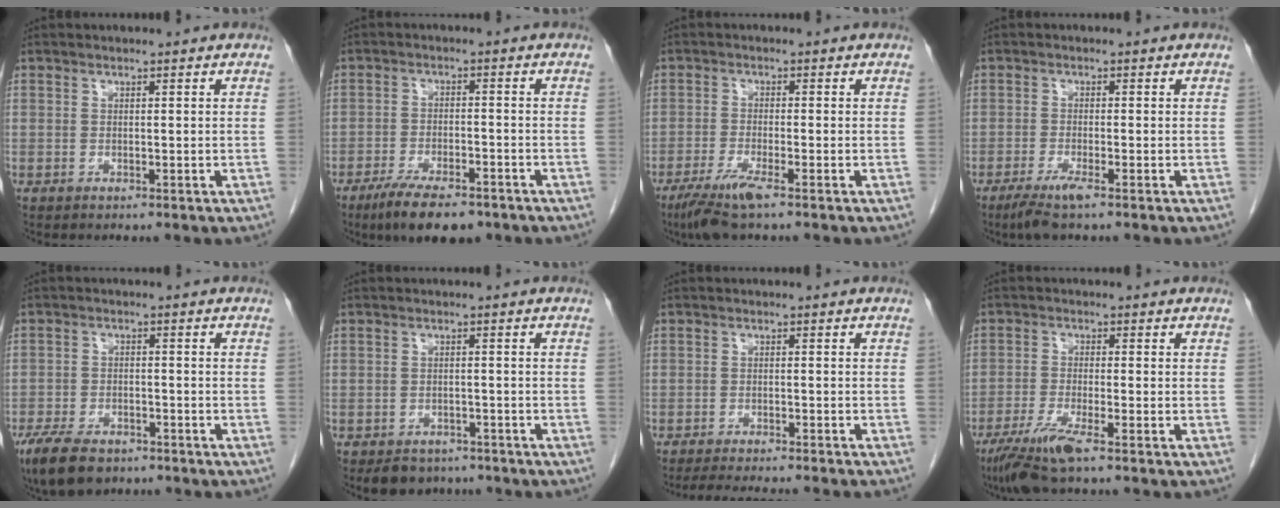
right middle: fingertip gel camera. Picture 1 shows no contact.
{"total": 9.3, "force": [-6.8, 2.7, 5.7], "torque": [-0.098, -0.014, -0.109]}
{"total": 5.4, "force": [-3.6, 0.1, 4.1], "torque": [-0.083, -0.016, -0.069]}
{"total": 3.7, "force": [-2.4, 0.0, 2.8], "torque": [-0.060, -0.012, -0.048]}
{"total": 8.7, "force": [-6.3, 3.8, 4.6], "torque": [-0.090, -0.010, -0.104]}
{"total": 4.8, "force": [-3.9, 2.7, 0.8], "torque": [-0.011, 0.003, -0.054]}
{"total": 10.0, "force": [-9.1, 0.1, 4.2], "torque": [-0.052, -0.018, -0.124]}
{"total": 7.0, "force": [-4.7, 0.2, 5.2], "torque": [-0.104, -0.021, -0.090]}